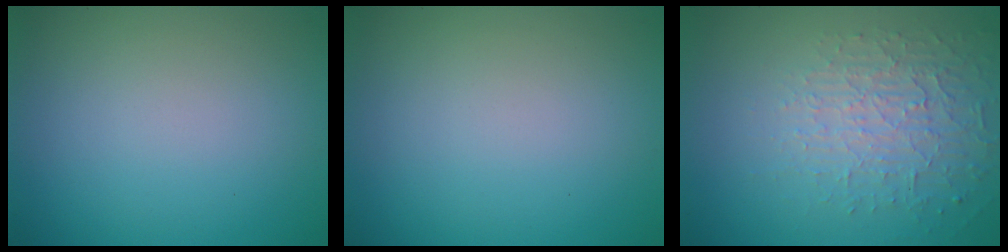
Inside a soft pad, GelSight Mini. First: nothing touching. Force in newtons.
{"total": 0.0}
{"total": 3.8, "press": 3.1, "slide": 2.1}